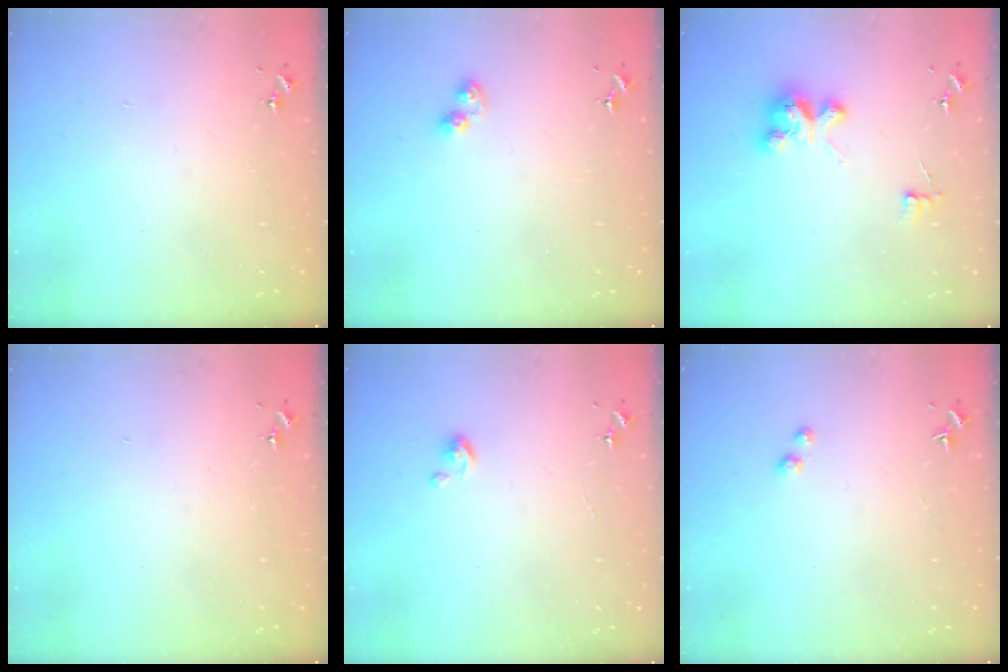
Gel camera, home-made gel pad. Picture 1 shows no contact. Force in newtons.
{"total": 4.7, "press": 4.6, "slide": 0.4}
{"total": 6.7, "press": 6.7, "slide": 0.4}
{"total": 0.0}
{"total": 3.7, "press": 3.7, "slide": 0.3}
{"total": 1.7, "press": 1.6, "slide": 0.1}